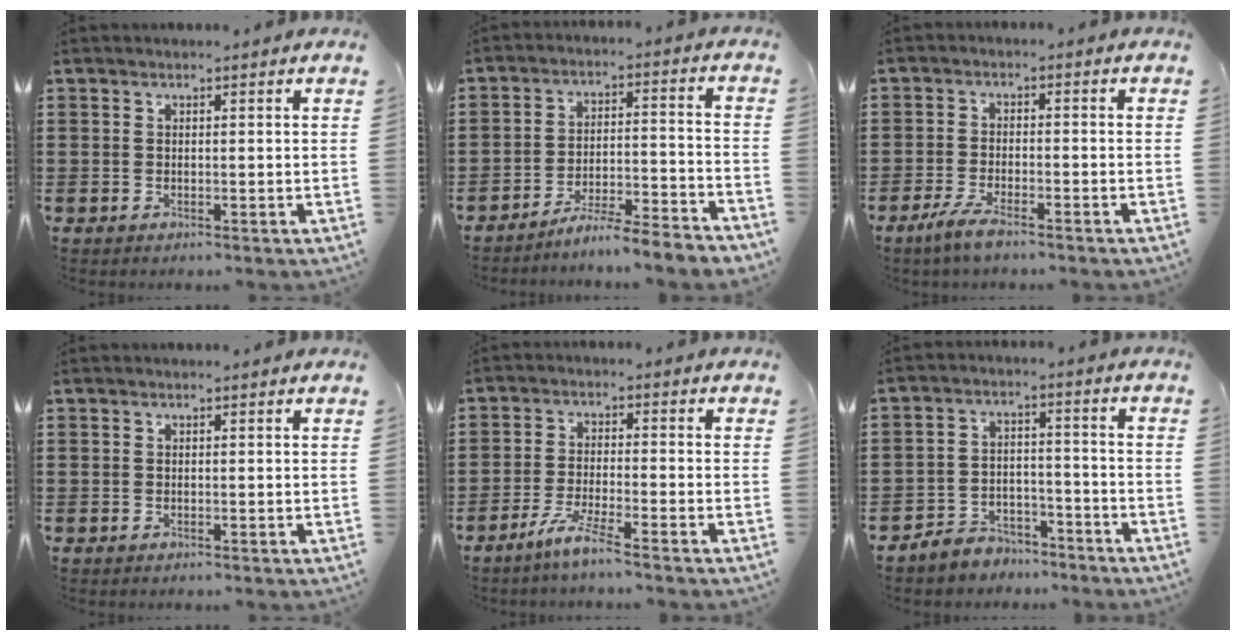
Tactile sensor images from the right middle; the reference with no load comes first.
{"total": 5.9, "force": [-5.8, -0.7, 1.1], "torque": [-0.023, -0.012, -0.115]}
{"total": 3.8, "force": [-2.9, 0.6, 2.4], "torque": [-0.060, -0.005, -0.059]}
{"total": 0.0}
{"total": 4.7, "force": [-3.8, -0.2, 2.8], "torque": [-0.067, -0.013, -0.074]}
{"total": 4.7, "force": [-4.5, 1.2, -0.1], "torque": [-0.005, 0.008, -0.095]}